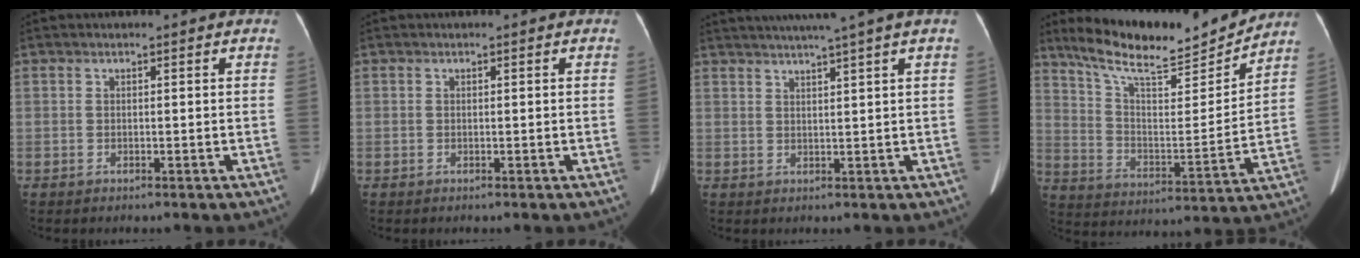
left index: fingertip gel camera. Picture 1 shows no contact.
{"total": 0.0}
{"total": 8.1, "force": [6.3, -1.8, 4.8], "torque": [-0.067, 0.017, 0.082]}
{"total": 17.6, "force": [15.7, 2.0, 7.6], "torque": [-0.137, -0.010, 0.256]}